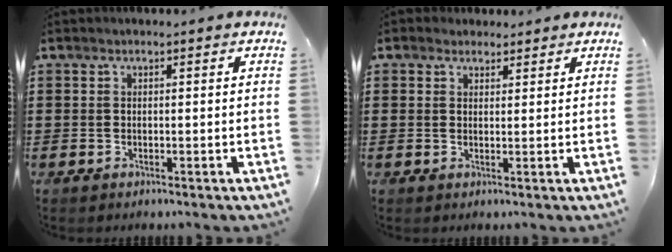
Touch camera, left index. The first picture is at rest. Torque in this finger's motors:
{"motor_torque": [2.14, 0.00, 0.05, -0.07]}